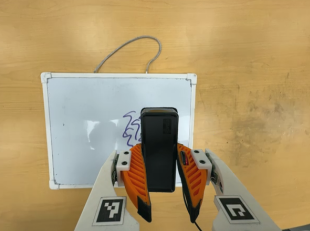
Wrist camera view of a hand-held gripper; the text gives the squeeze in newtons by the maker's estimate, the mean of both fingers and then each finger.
{"total": 9.6, "left": 6.6, "right": 12.6}